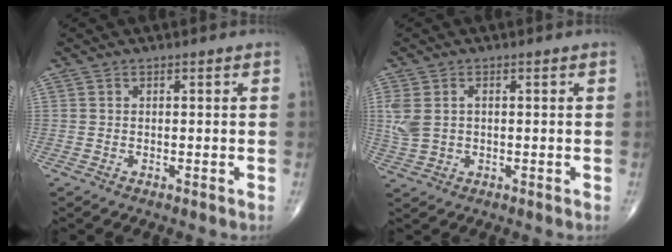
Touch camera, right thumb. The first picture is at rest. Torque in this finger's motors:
{"motor_torque": [0.16, 0.15, 0.71, 0.45, 0.04]}